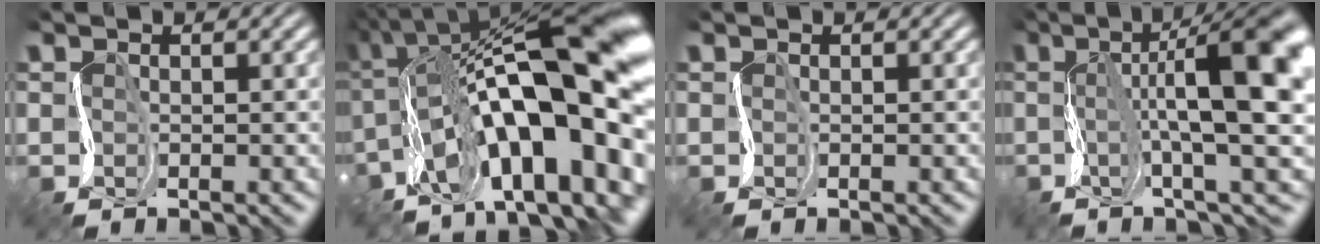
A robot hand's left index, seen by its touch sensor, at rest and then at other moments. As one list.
[{"total": 17.1, "force": [-2.6, 5.6, 16.0], "torque": [-0.212, 0.037, -0.054]}, {"total": 0.0}, {"total": 15.5, "force": [2.0, 3.6, 15.0], "torque": [-0.211, 0.016, 0.041]}]